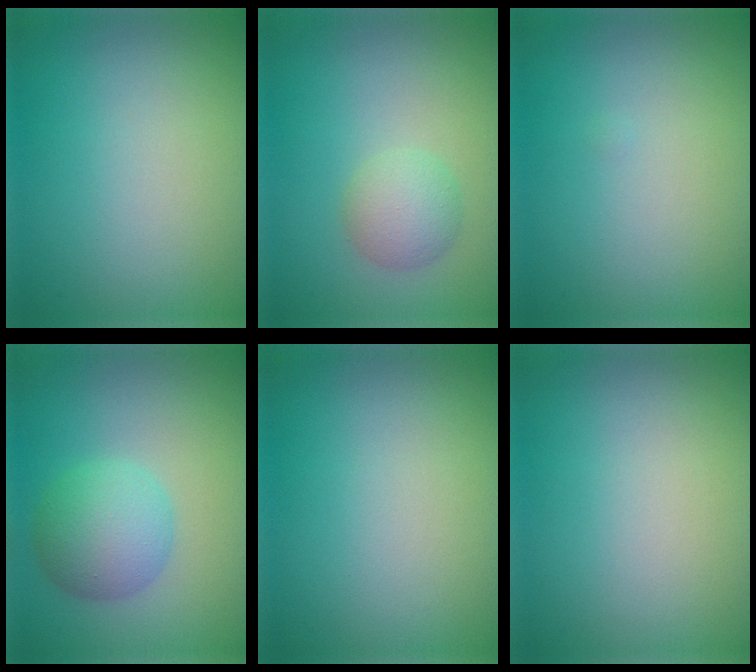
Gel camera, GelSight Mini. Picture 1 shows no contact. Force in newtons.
{"total": 2.7, "press": 2.7, "slide": 0.0}
{"total": 0.0}
{"total": 4.6, "press": 4.6, "slide": 0.1}
{"total": 0.0}
{"total": 0.0}